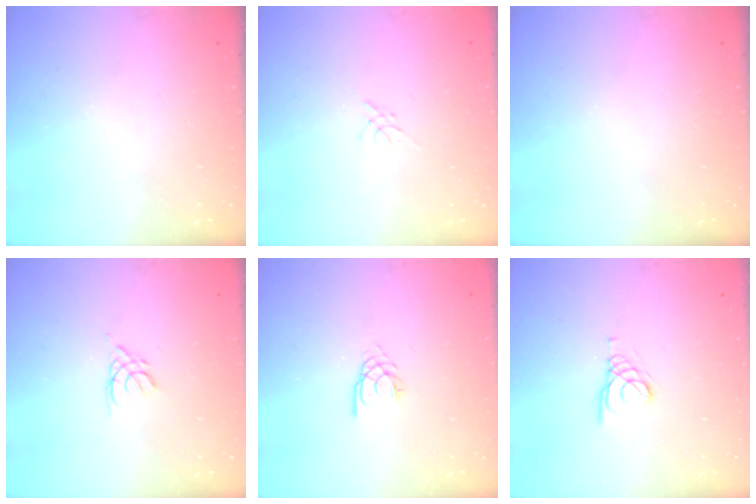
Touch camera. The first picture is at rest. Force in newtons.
{"total": 0.0}
{"total": 0.0}
{"total": 2.5, "press": 2.5, "slide": 0.6}
{"total": 2.3, "press": 2.3, "slide": 0.2}
{"total": 1.5, "press": 1.4, "slide": 0.1}